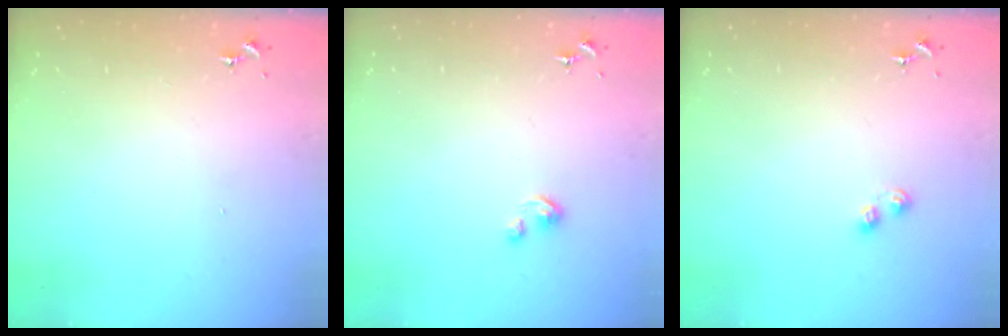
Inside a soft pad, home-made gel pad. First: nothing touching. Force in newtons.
{"total": 2.8, "press": 2.8, "slide": 0.2}
{"total": 3.9, "press": 3.8, "slide": 0.6}